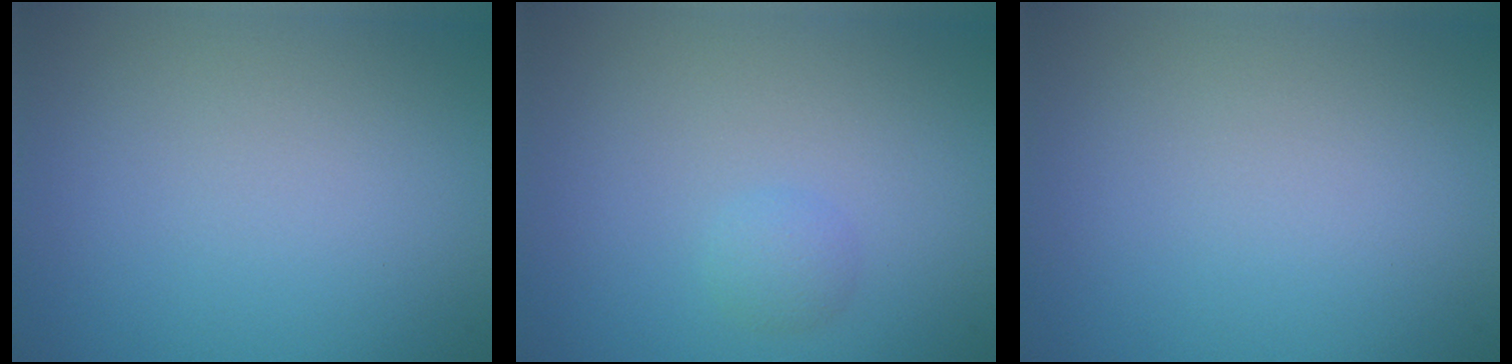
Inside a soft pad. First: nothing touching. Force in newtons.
{"total": 1.1, "press": 1.1, "slide": 0.0}
{"total": 0.0}